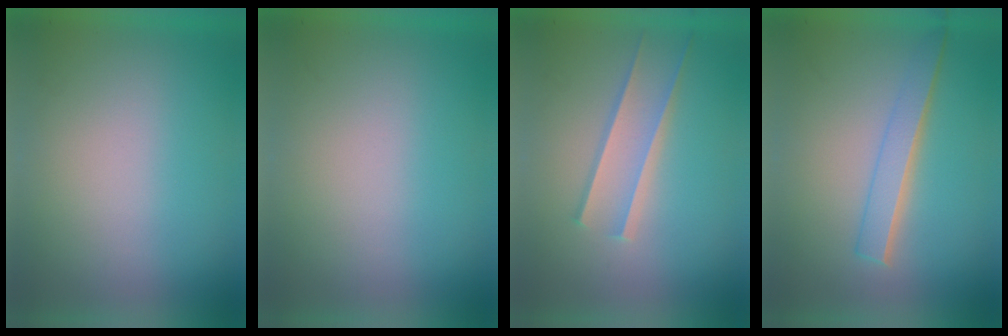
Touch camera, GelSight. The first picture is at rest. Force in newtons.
{"total": 0.0}
{"total": 1.6}
{"total": 2.2}